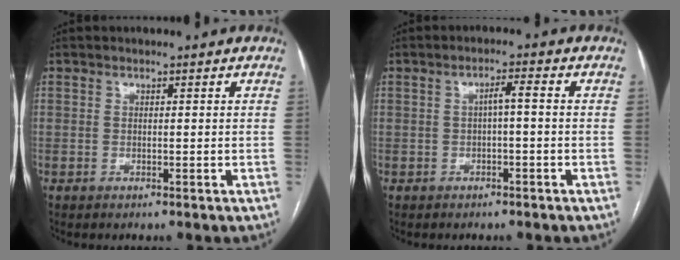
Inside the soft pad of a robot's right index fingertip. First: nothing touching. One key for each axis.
{"total": 2.2, "fx": -0.2, "fy": 0.2, "fz": 2.2, "tx": -0.038, "ty": 0.008, "tz": -0.002}